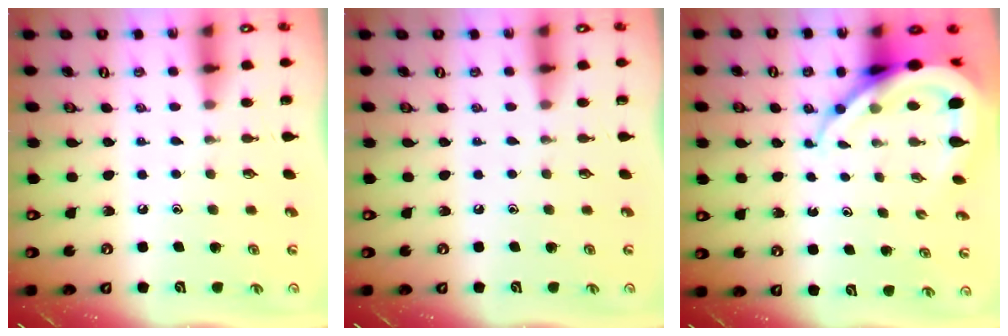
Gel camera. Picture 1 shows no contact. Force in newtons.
{"total": 0.0}
{"total": 11.5, "press": 11.4, "slide": 1.2}